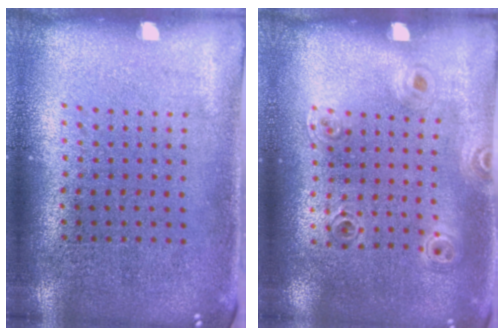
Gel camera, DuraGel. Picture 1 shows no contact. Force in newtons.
{"total": 1.0, "press": 0.9, "slide": 0.2}